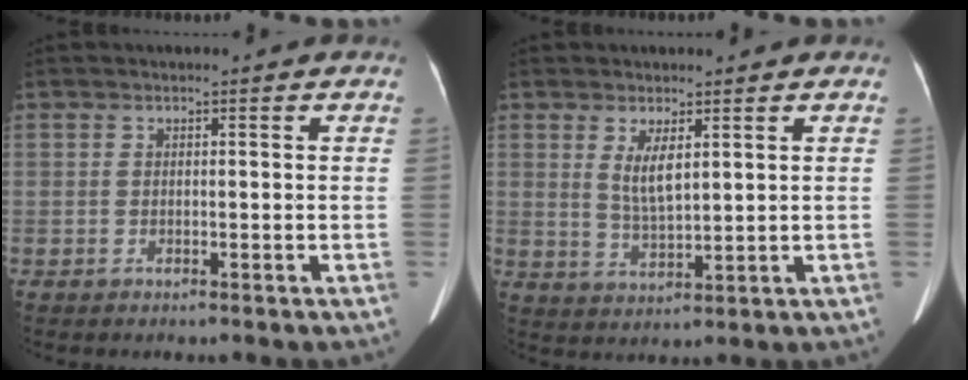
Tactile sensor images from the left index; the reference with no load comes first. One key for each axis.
{"total": 4.1, "fx": 1.7, "fy": 1.1, "fz": 3.5, "tx": -0.072, "ty": -0.008, "tz": 0.041}